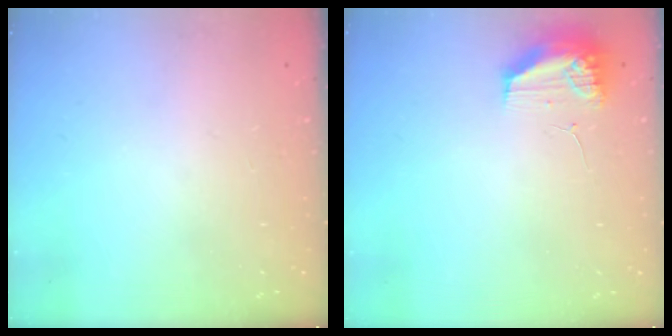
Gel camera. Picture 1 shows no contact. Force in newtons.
{"total": 9.9, "press": 9.9, "slide": 0.6}